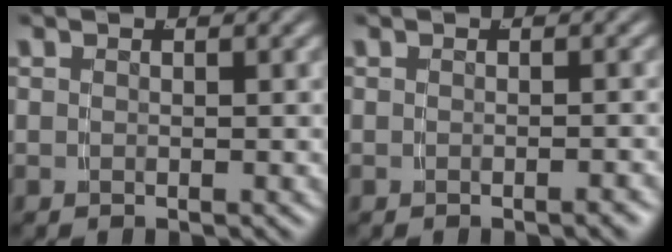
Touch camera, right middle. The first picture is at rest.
{"total": 0.7, "force": [-0.6, -0.2, 0.3], "torque": [-0.004, 0.006, -0.012]}